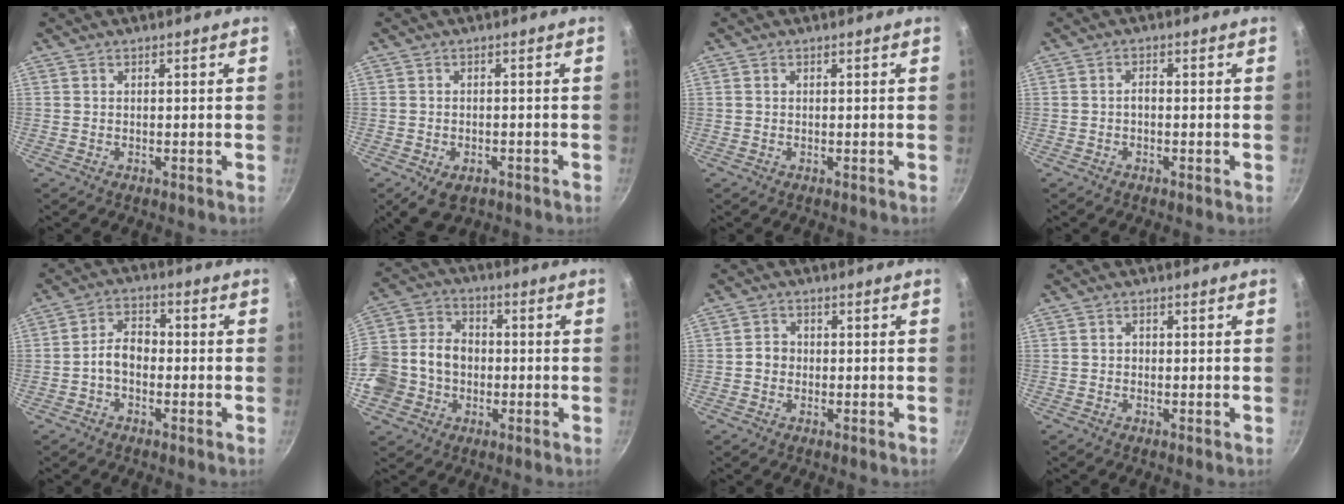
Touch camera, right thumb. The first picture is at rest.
{"total": 5.0, "force": [-2.3, 3.2, 3.0], "torque": [-0.043, 0.008, -0.025]}
{"total": 0.6, "force": [0.1, 0.5, 0.2], "torque": [-0.001, 0.003, 0.000]}
{"total": 1.5, "force": [-0.4, 0.9, 1.2], "torque": [-0.016, 0.011, -0.008]}
{"total": 5.6, "force": [-1.3, 3.8, 3.9], "torque": [-0.051, 0.028, -0.034]}
{"total": 17.0, "force": [-2.6, 14.1, 9.2], "torque": [-0.189, 0.041, -0.050]}
{"total": 2.8, "force": [-0.4, 2.5, 1.2], "torque": [-0.005, 0.011, -0.011]}
{"total": 1.1, "force": [-0.1, 0.9, 0.5], "torque": [-0.007, 0.005, -0.004]}